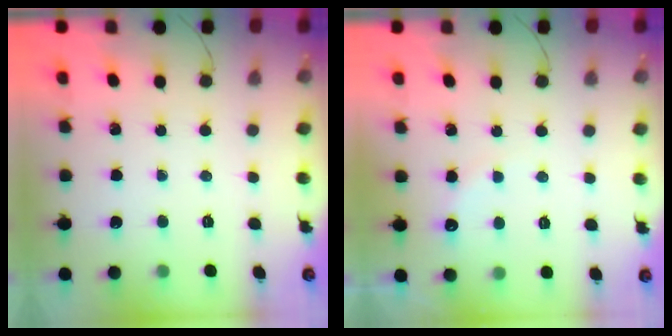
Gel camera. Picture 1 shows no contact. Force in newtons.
{"total": 7.4, "press": 7.2, "slide": 1.4}